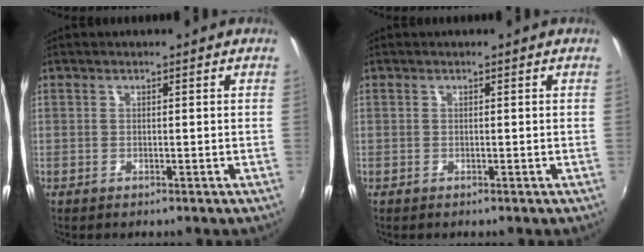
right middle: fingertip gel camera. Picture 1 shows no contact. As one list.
[{"total": 0.0}]